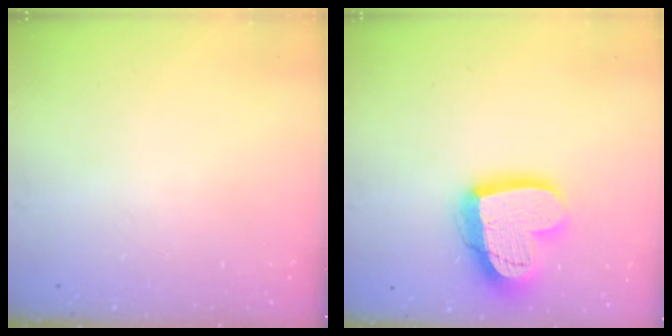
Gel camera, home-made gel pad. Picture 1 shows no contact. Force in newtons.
{"total": 18.4, "press": 18.3, "slide": 1.6}